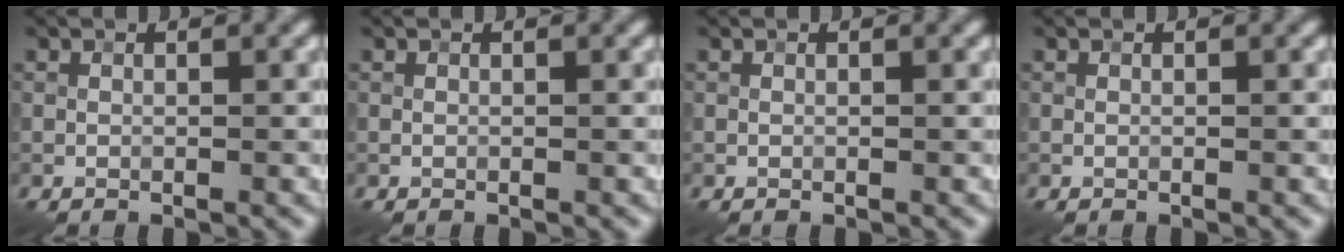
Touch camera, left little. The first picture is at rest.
{"total": 0.0}
{"total": 0.0}
{"total": 0.0}